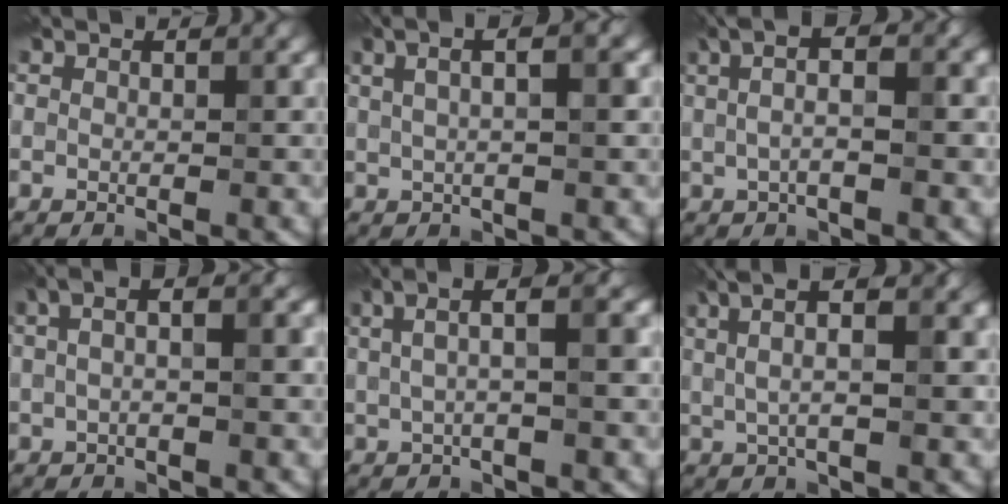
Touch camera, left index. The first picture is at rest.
{"total": 6.7, "force": [2.6, 2.8, 5.4], "torque": [-0.065, 0.026, 0.014]}
{"total": 5.9, "force": [1.6, 2.5, 5.1], "torque": [-0.068, 0.015, 0.008]}
{"total": 5.2, "force": [1.1, 2.6, 4.4], "torque": [-0.066, 0.014, 0.001]}
{"total": 5.5, "force": [1.5, 1.8, 5.0], "torque": [-0.080, 0.021, 0.011]}
{"total": 6.4, "force": [2.6, 2.0, 5.5], "torque": [-0.098, 0.008, 0.034]}